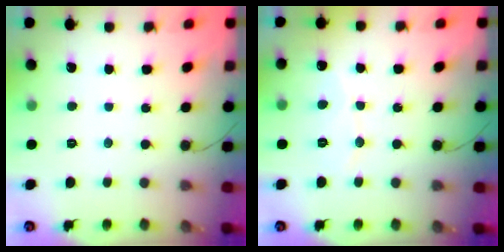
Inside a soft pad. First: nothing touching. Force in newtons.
{"total": 4.4, "press": 4.3, "slide": 0.4}